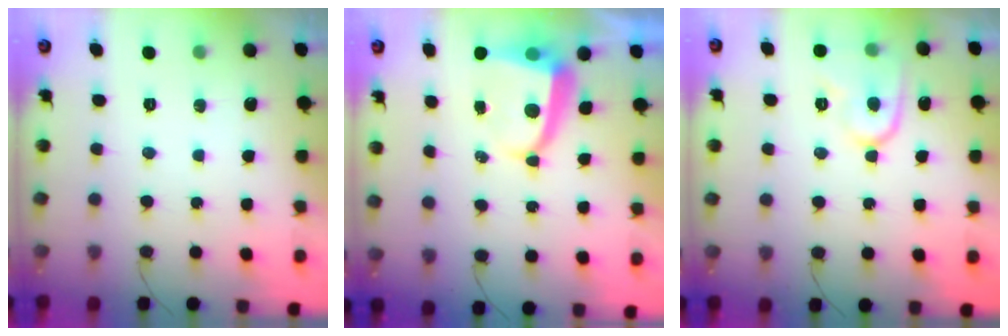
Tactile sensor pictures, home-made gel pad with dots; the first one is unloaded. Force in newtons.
{"total": 6.6, "press": 6.5, "slide": 0.9}
{"total": 9.9, "press": 9.9, "slide": 0.9}